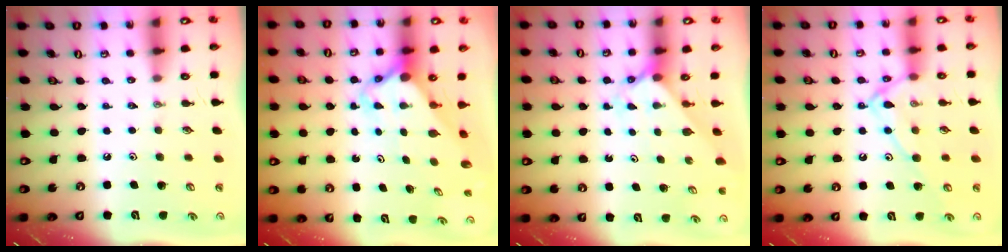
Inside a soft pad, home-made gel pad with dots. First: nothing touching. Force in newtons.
{"total": 3.9, "press": 3.9, "slide": 0.3}
{"total": 2.0, "press": 2.0, "slide": 0.2}
{"total": 12.5, "press": 12.4, "slide": 0.9}